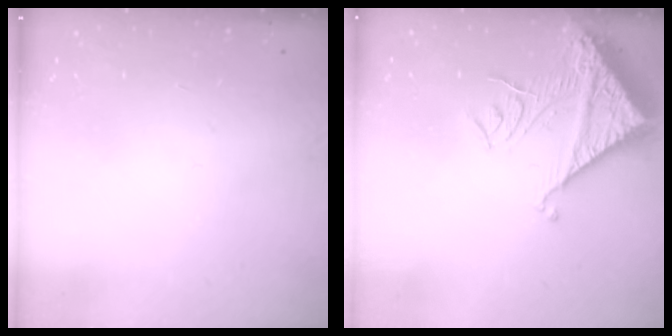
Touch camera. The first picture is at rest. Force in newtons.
{"total": 14.3, "press": 14.2, "slide": 1.6}